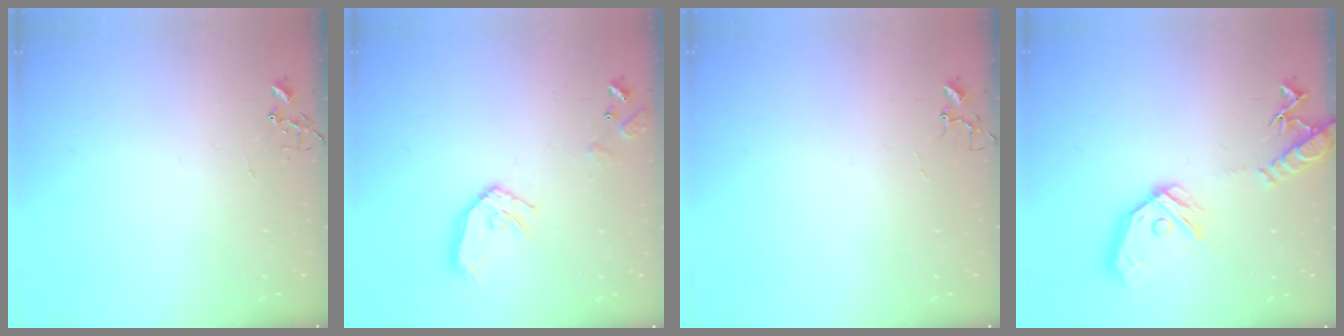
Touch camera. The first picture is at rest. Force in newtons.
{"total": 12.7, "press": 12.6, "slide": 1.6}
{"total": 4.0, "press": 4.0, "slide": 0.3}
{"total": 17.1, "press": 16.9, "slide": 2.2}